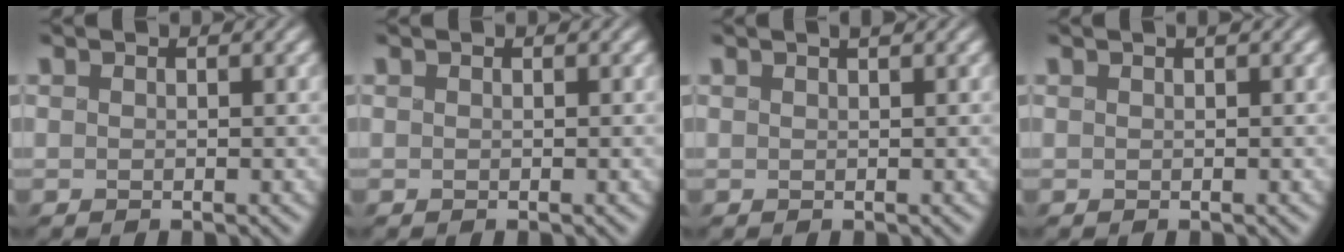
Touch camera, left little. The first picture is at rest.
{"total": 0.0}
{"total": 1.6, "force": [1.0, 0.5, 1.1], "torque": [-0.001, 0.010, -0.003]}
{"total": 1.1, "force": [0.6, 0.4, 0.9], "torque": [-0.003, 0.004, 0.000]}